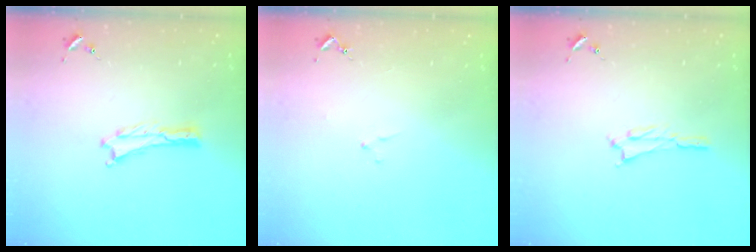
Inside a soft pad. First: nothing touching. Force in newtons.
{"total": 0.8, "press": 0.8, "slide": 0.2}
{"total": 1.1, "press": 1.1, "slide": 0.2}